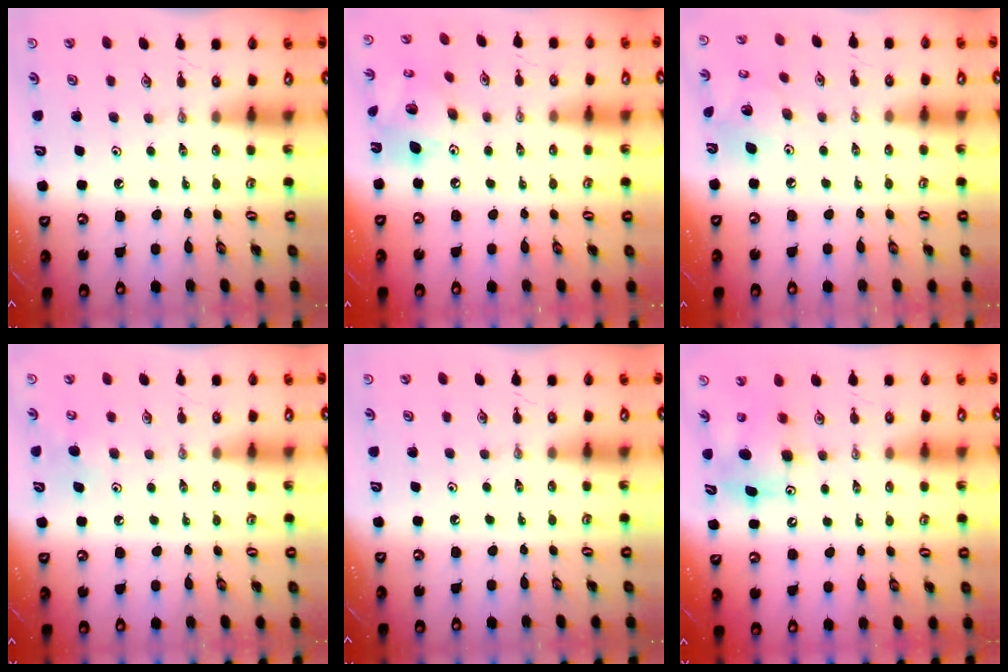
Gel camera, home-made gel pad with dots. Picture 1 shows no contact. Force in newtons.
{"total": 14.0, "press": 13.9, "slide": 1.1}
{"total": 8.5, "press": 8.4, "slide": 0.6}
{"total": 5.7, "press": 5.7, "slide": 0.6}
{"total": 0.0}
{"total": 8.8, "press": 8.7, "slide": 0.8}